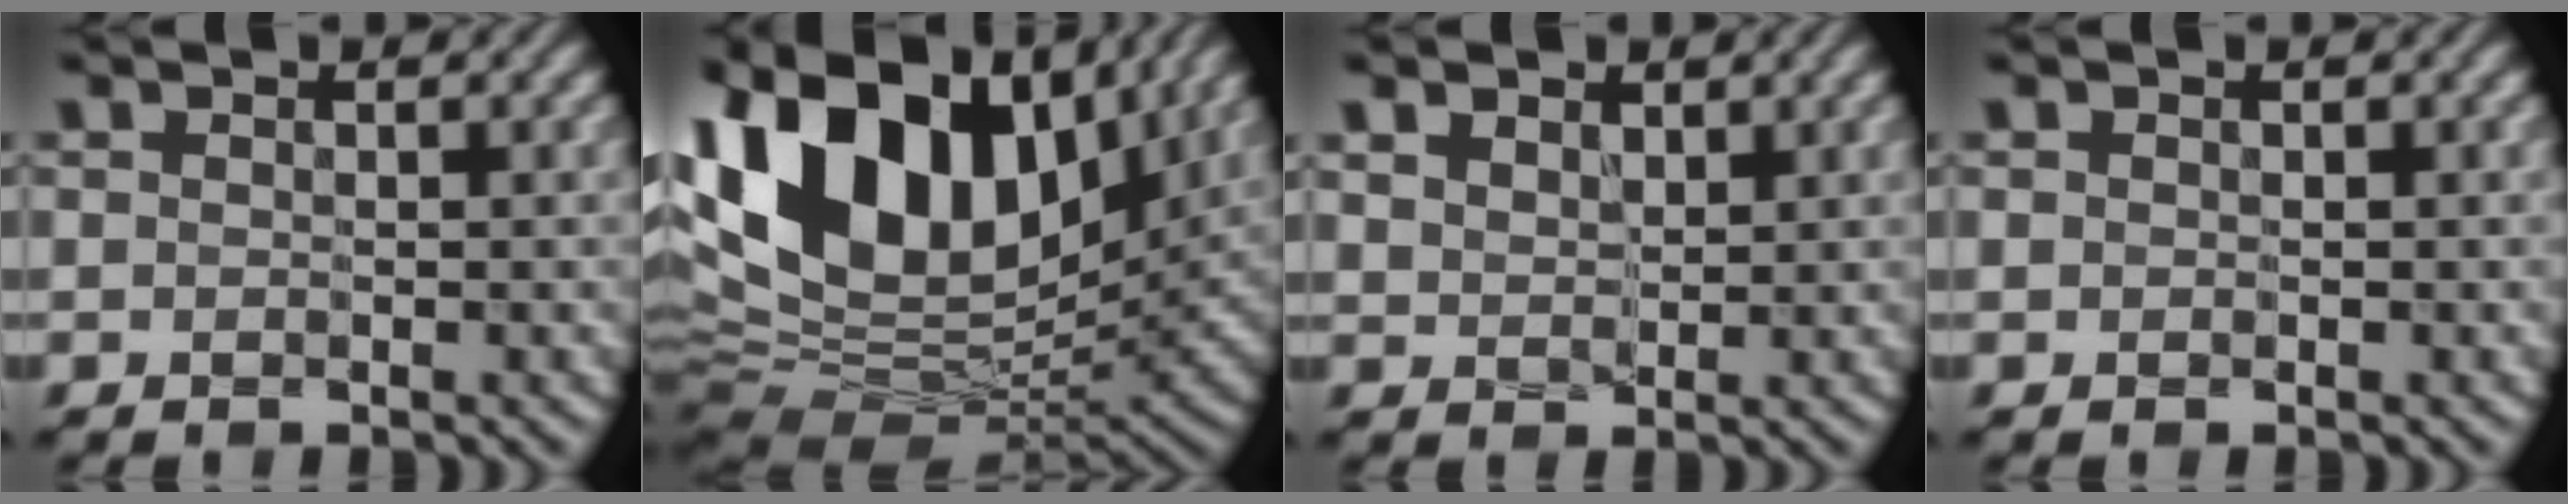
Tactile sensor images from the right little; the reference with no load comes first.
{"total": 17.6, "force": [5.6, 11.5, 12.0], "torque": [-0.240, 0.031, 0.088]}
{"total": 3.2, "force": [2.0, 2.0, 1.6], "torque": [-0.046, 0.003, 0.033]}
{"total": 0.0}